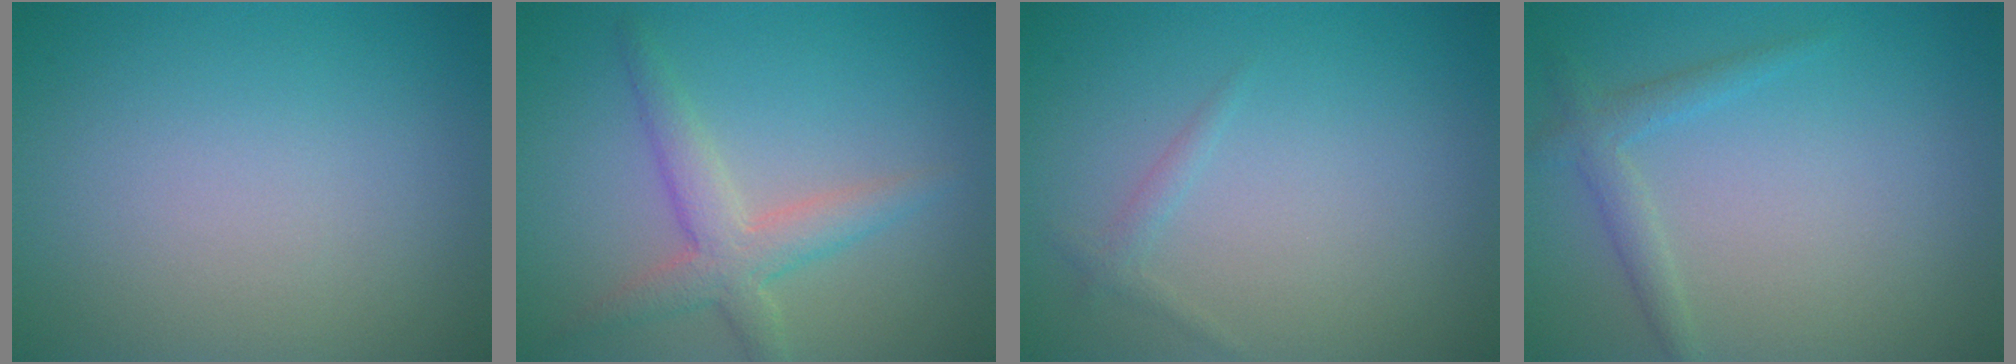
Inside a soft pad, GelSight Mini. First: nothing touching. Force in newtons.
{"total": 3.5, "press": 3.5, "slide": 0.3}
{"total": 0.9, "press": 0.9, "slide": 0.0}
{"total": 1.8, "press": 1.8, "slide": 0.1}